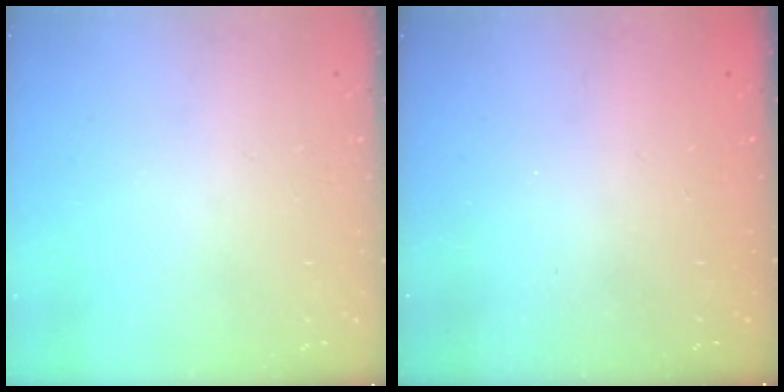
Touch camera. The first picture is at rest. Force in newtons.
{"total": 2.3, "press": 2.2, "slide": 0.7}